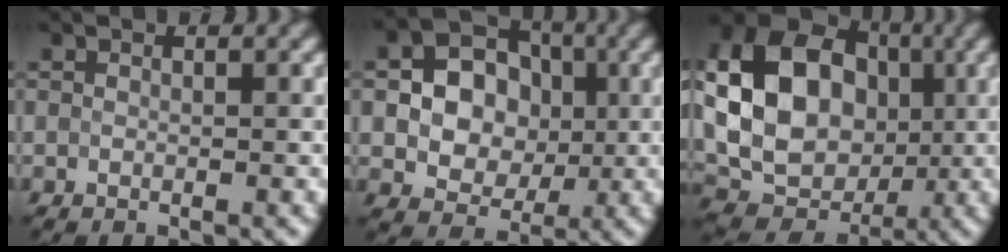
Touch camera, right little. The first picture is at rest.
{"total": 8.2, "force": [0.8, 6.9, 4.4], "torque": [-0.057, 0.028, -0.002]}
{"total": 13.7, "force": [1.1, 10.5, 8.8], "torque": [-0.165, 0.012, 0.016]}